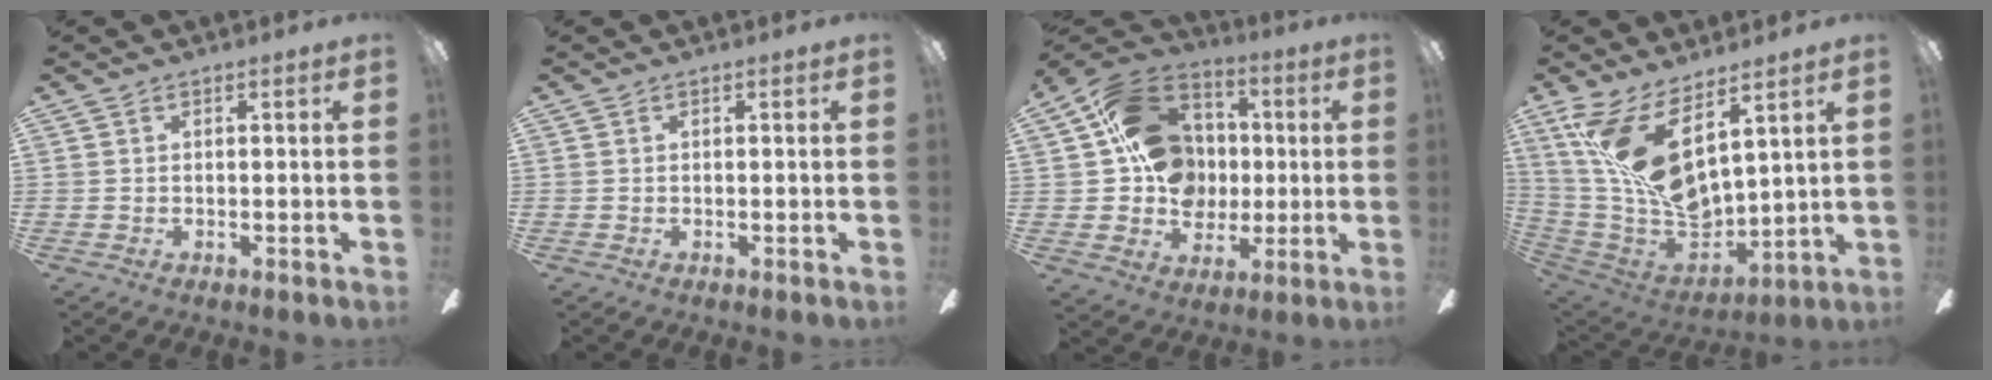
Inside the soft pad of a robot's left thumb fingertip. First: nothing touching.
{"total": 0.0}
{"total": 19.5, "force": [2.7, 16.3, 10.2], "torque": [-0.177, 0.013, 0.061]}
{"total": 19.2, "force": [8.5, 8.7, 14.9], "torque": [-0.304, -0.055, 0.155]}